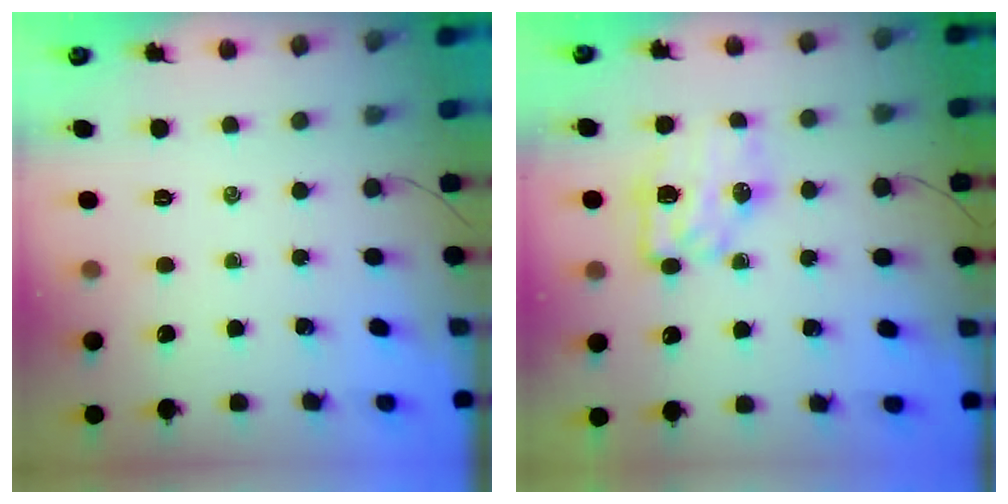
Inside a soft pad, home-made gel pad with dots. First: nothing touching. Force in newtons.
{"total": 8.0, "press": 8.0, "slide": 1.0}